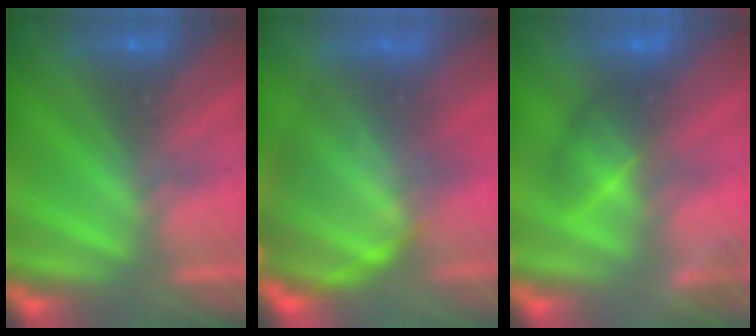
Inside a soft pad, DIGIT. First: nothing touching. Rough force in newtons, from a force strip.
{"total": 7.5}
{"total": 3.6}